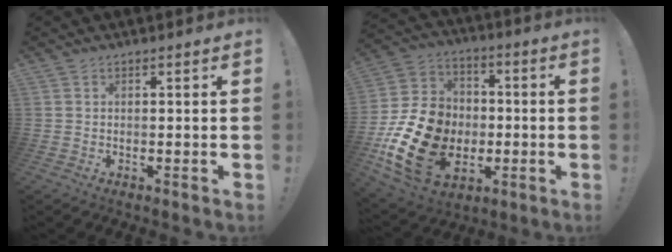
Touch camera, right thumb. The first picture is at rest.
{"total": 21.5, "force": [-5.8, 16.4, 12.7], "torque": [-0.243, 0.033, -0.083]}